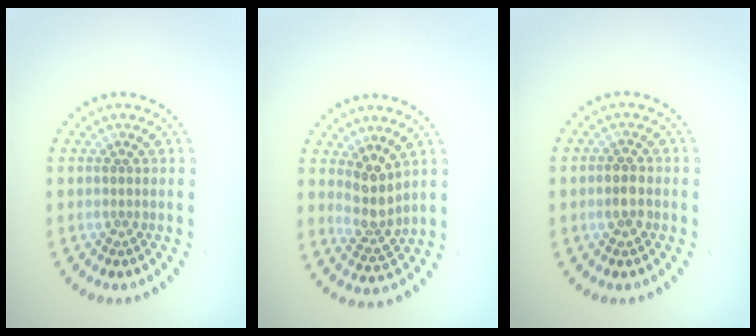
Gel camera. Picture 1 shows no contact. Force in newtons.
{"total": 2.9, "press": 2.4, "slide": 1.7}
{"total": 1.7, "press": 1.7, "slide": 0.1}